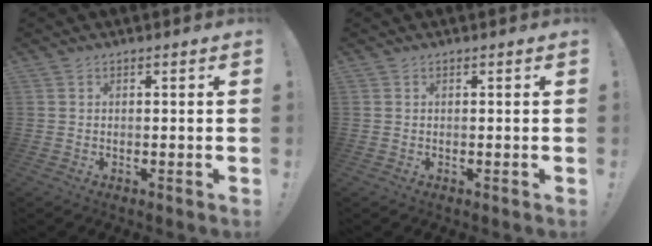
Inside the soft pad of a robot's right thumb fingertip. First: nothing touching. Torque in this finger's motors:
{"motor_torque": [0.00, 0.00, 0.00, 0.00, 0.02]}